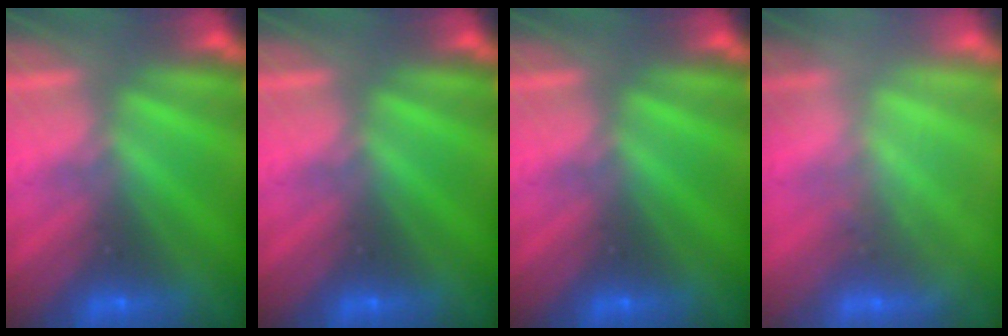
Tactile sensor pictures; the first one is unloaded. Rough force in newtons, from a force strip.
{"total": 0.0}
{"total": 0.0}
{"total": 3.0}